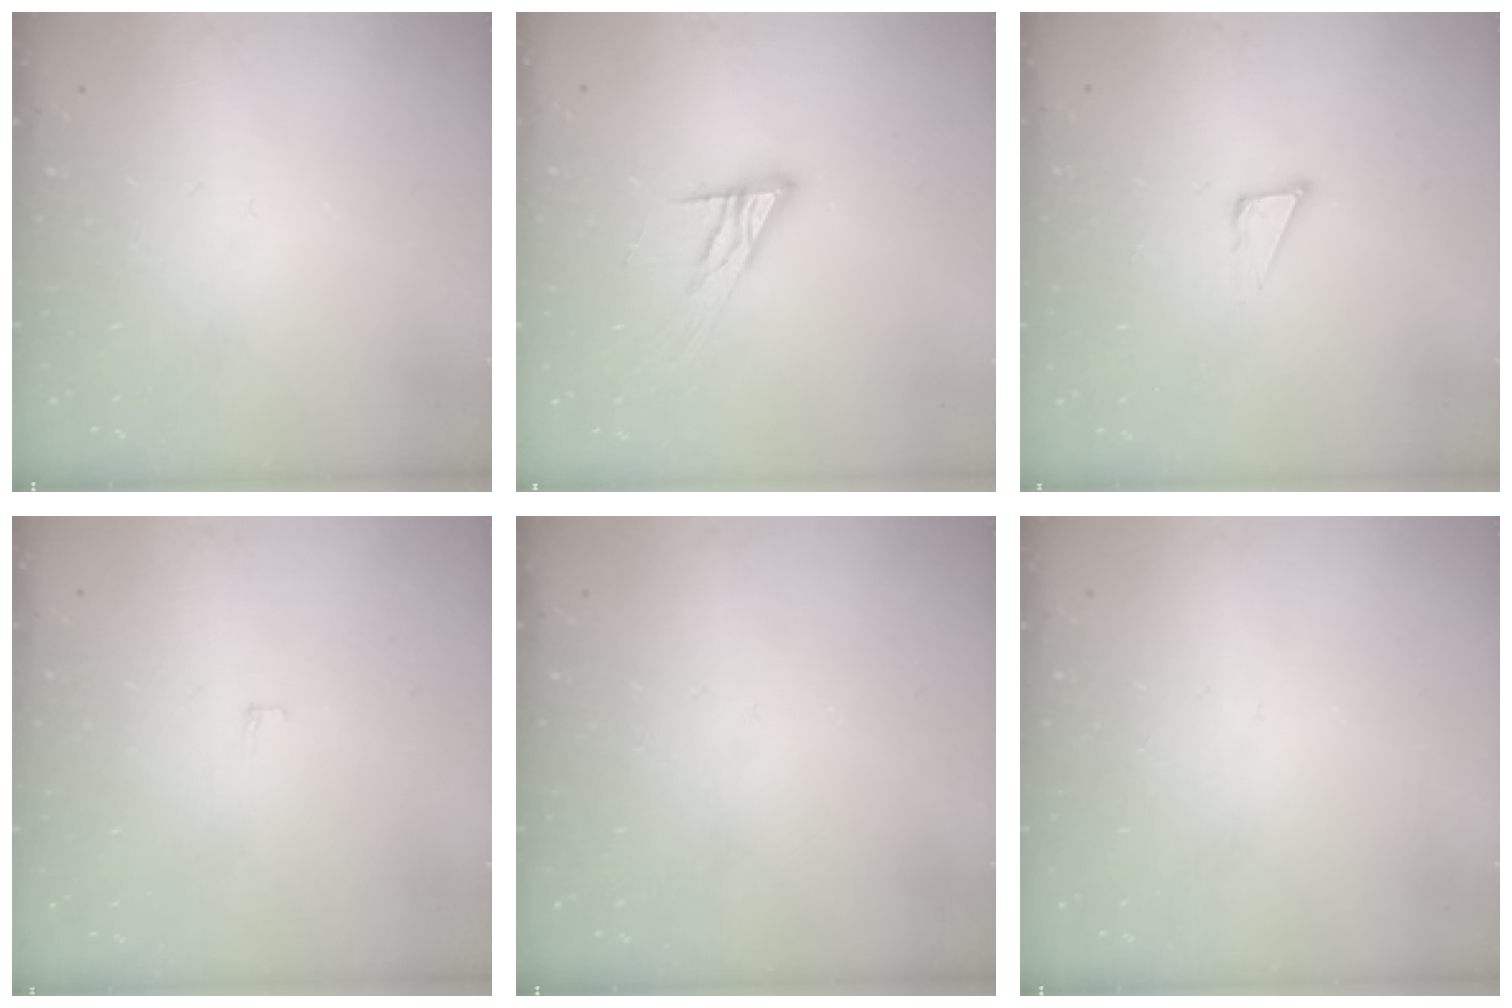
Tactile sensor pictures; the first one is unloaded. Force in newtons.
{"total": 11.1, "press": 11.1, "slide": 0.9}
{"total": 4.4, "press": 4.3, "slide": 0.8}
{"total": 2.4, "press": 2.4, "slide": 0.2}
{"total": 0.0}
{"total": 0.0}